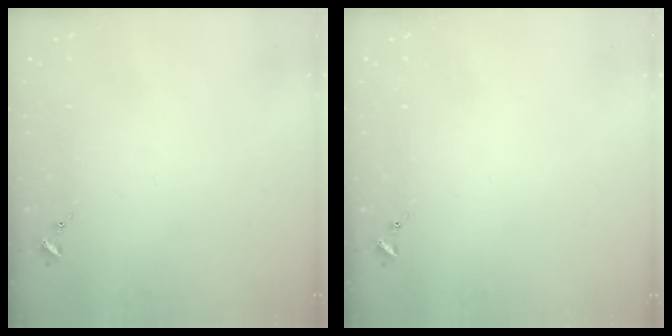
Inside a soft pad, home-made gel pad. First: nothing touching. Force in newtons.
{"total": 0.0}